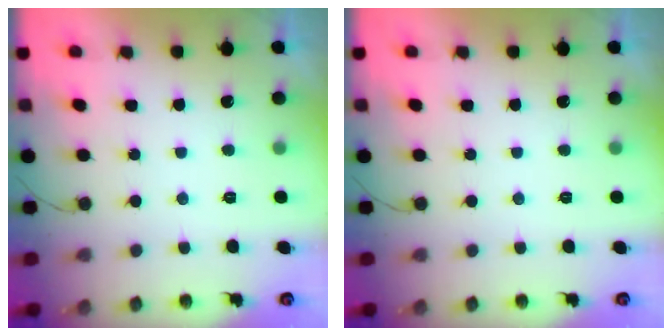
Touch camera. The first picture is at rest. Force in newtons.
{"total": 0.0}